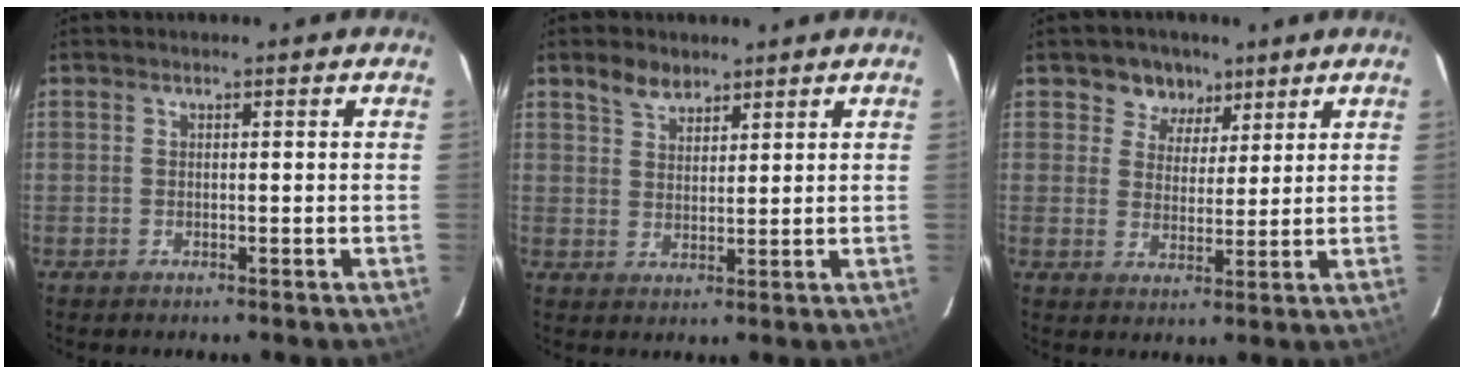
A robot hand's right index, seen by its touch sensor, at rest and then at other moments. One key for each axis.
{"total": 4.4, "fx": 3.3, "fy": 2.3, "fz": 1.7, "tx": -0.026, "ty": 0.009, "tz": 0.062}
{"total": 5.9, "fx": 3.6, "fy": 4.6, "fz": 1.0, "tx": -0.010, "ty": 0.005, "tz": 0.057}